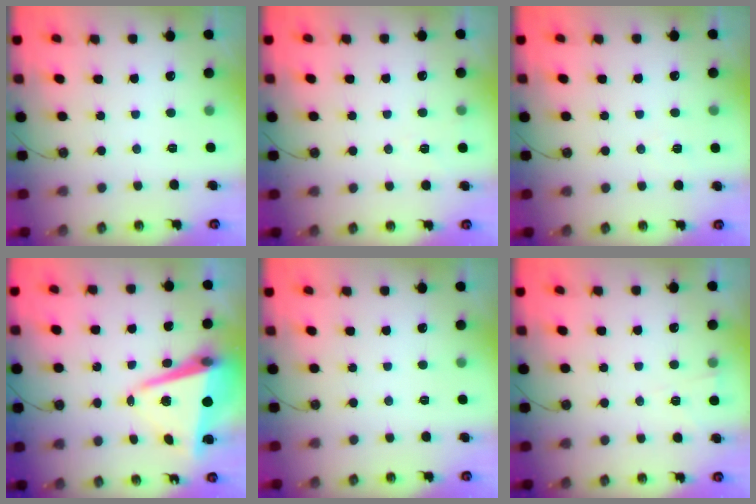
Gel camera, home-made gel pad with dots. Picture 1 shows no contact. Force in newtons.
{"total": 5.1, "press": 3.1, "slide": 4.1}
{"total": 6.3, "press": 4.7, "slide": 4.2}
{"total": 9.8, "press": 9.7, "slide": 1.4}
{"total": 0.0}
{"total": 2.6, "press": 2.1, "slide": 1.5}